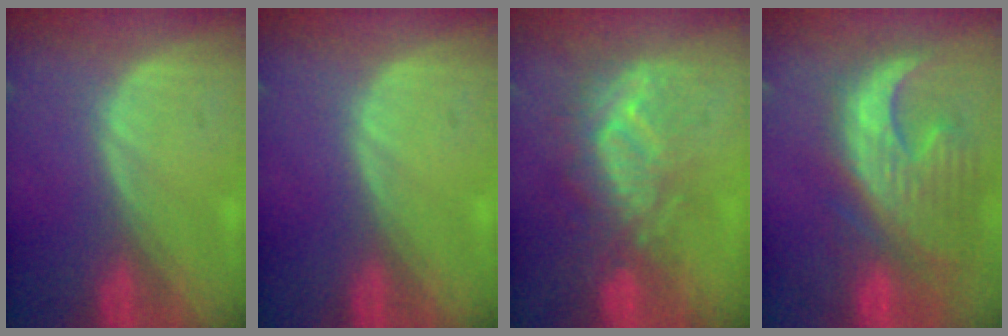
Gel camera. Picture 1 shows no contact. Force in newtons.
{"total": 0.0}
{"total": 9.4, "press": 8.5, "slide": 4.1}
{"total": 13.2, "press": 11.3, "slide": 6.8}